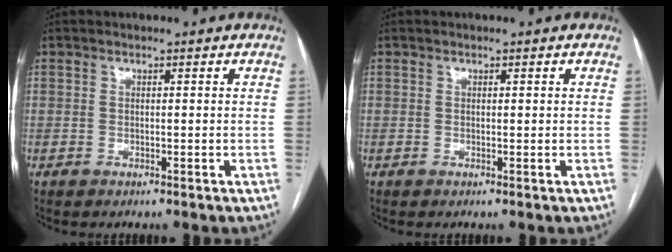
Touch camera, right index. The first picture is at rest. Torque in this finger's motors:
{"motor_torque": [-0.11, 0.05, 0.05, 0.01]}